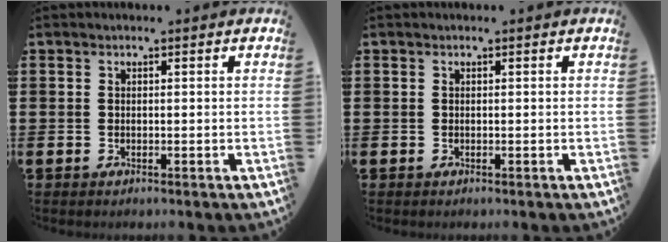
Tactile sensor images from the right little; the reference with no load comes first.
{"total": 0.0}